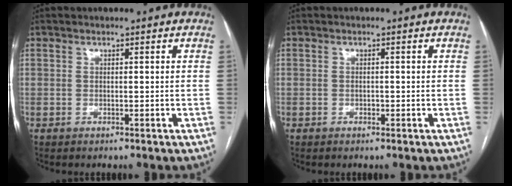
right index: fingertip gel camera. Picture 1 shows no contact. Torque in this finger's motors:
{"motor_torque": [-0.07, 0.00, 0.04, 0.00]}